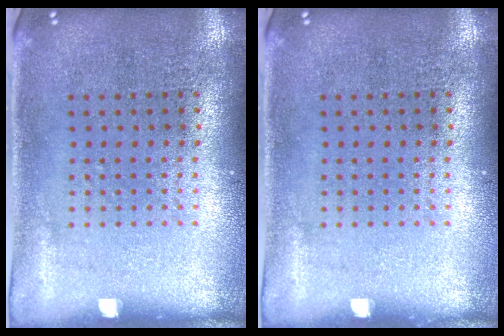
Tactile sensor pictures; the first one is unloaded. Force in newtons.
{"total": 0.0}